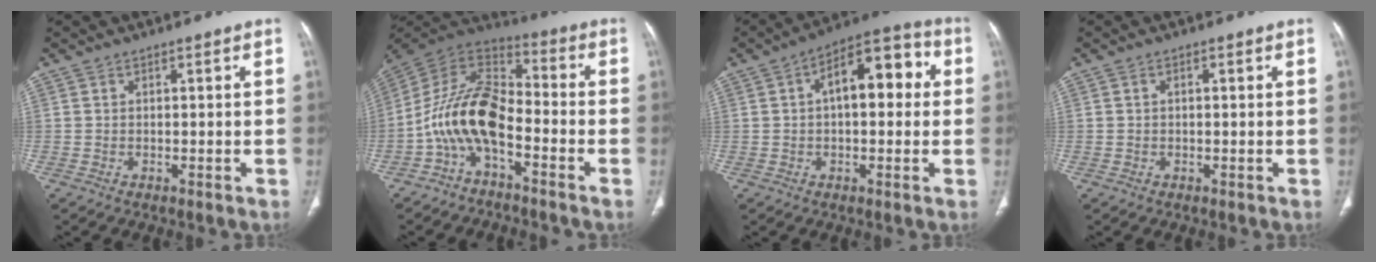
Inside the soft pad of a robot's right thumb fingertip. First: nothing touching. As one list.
[{"total": 13.7, "force": [-4.9, 7.0, 10.7], "torque": [-0.198, 0.078, -0.103]}, {"total": 12.9, "force": [2.2, 6.5, 10.9], "torque": [-0.133, 0.039, 0.024]}, {"total": 0.6, "force": [0.1, 0.3, 0.5], "torque": [-0.010, 0.001, 0.002]}]